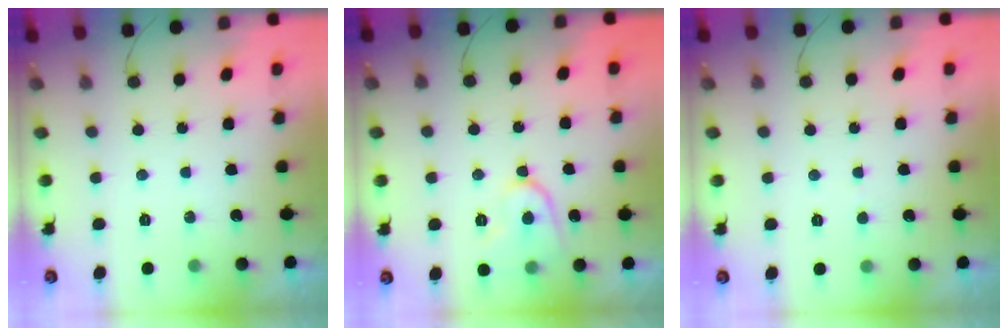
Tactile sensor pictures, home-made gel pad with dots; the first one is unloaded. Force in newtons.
{"total": 9.7, "press": 9.7, "slide": 0.9}
{"total": 0.7, "press": 0.7, "slide": 0.1}